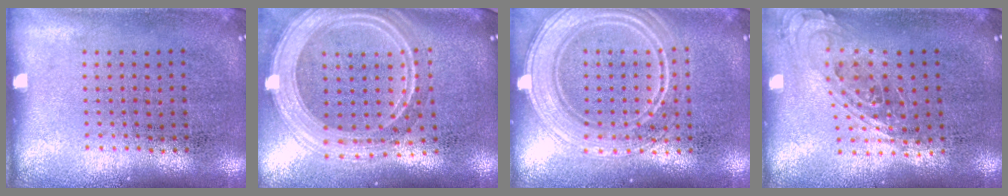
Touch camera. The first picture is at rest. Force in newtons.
{"total": 2.9, "press": 2.4, "slide": 1.7}
{"total": 3.8, "press": 3.8, "slide": 0.6}
{"total": 0.8, "press": 0.7, "slide": 0.3}